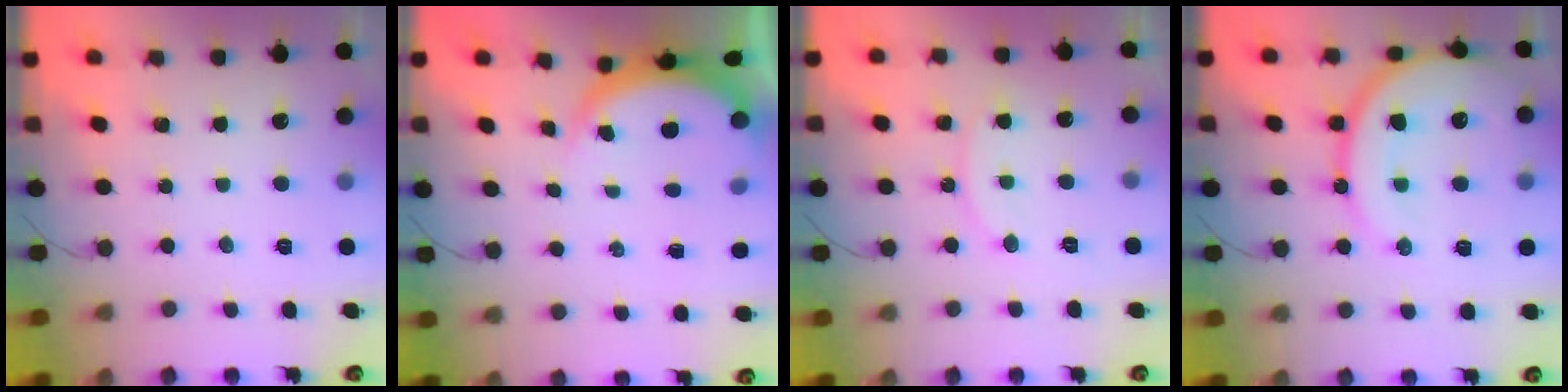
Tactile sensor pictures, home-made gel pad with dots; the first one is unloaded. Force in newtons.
{"total": 4.4, "press": 4.3, "slide": 0.2}
{"total": 9.1, "press": 9.1, "slide": 0.1}
{"total": 17.4, "press": 17.3, "slide": 1.9}